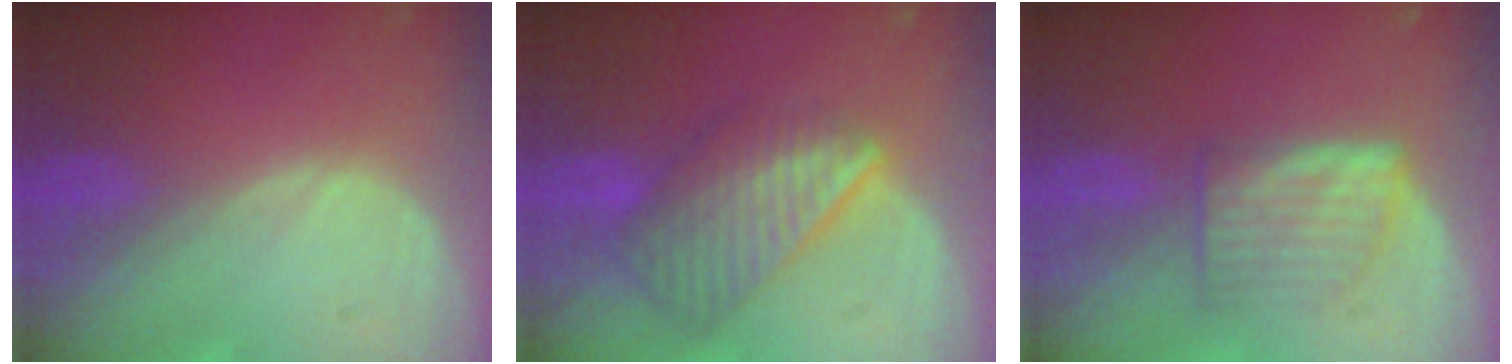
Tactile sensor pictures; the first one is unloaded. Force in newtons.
{"total": 8.6, "press": 7.6, "slide": 4.0}
{"total": 5.6, "press": 5.6, "slide": 0.8}